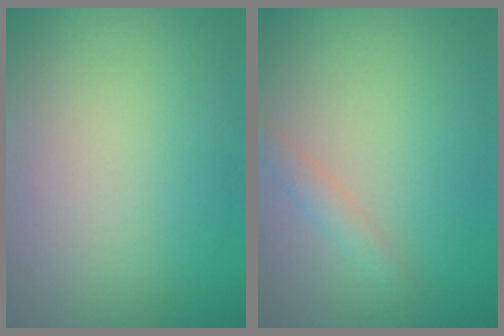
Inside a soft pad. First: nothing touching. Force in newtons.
{"total": 1.4, "press": 1.4, "slide": 0.0}